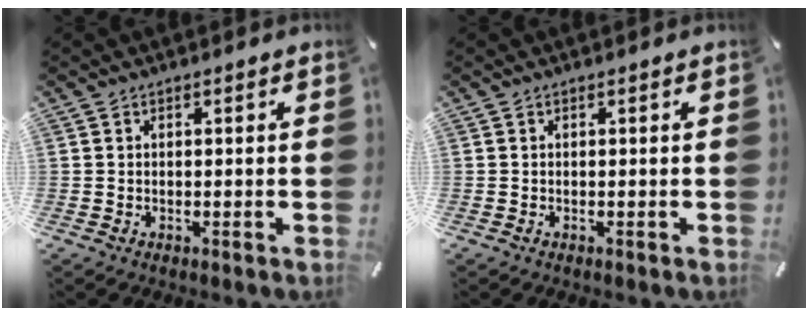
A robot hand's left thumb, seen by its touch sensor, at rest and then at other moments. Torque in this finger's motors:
{"motor_torque": [-0.05, 0.01, -0.05, 0.00, 0.00]}